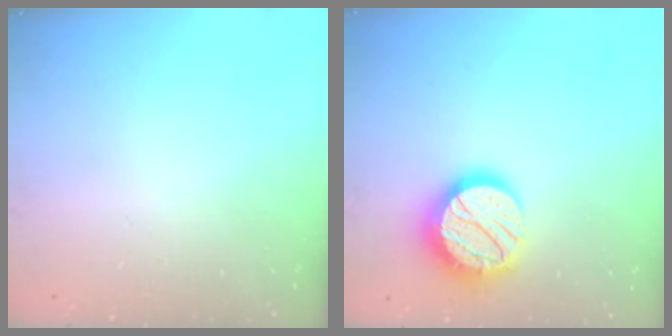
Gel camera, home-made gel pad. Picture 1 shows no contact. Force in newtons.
{"total": 16.3, "press": 16.3, "slide": 1.0}